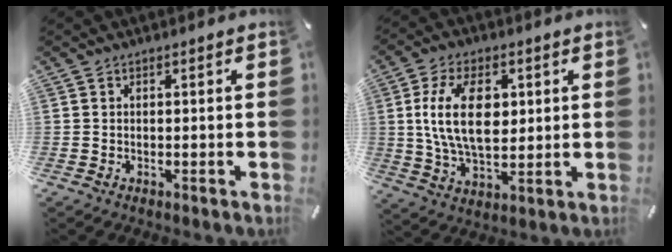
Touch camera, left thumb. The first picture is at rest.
{"total": 14.6, "force": [2.6, 8.8, 11.4], "torque": [-0.242, 0.002, 0.040]}